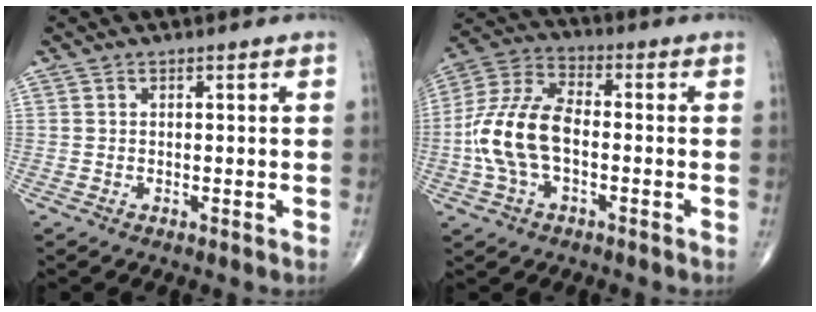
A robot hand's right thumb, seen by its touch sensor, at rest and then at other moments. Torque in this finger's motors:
{"motor_torque": [0.66, 1.32, 0.97, -0.84, 0.14]}